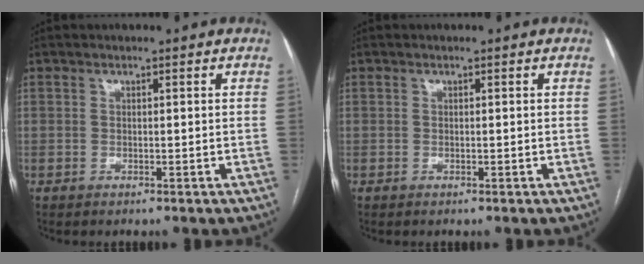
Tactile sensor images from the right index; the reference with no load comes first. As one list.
[{"total": 0.0}]